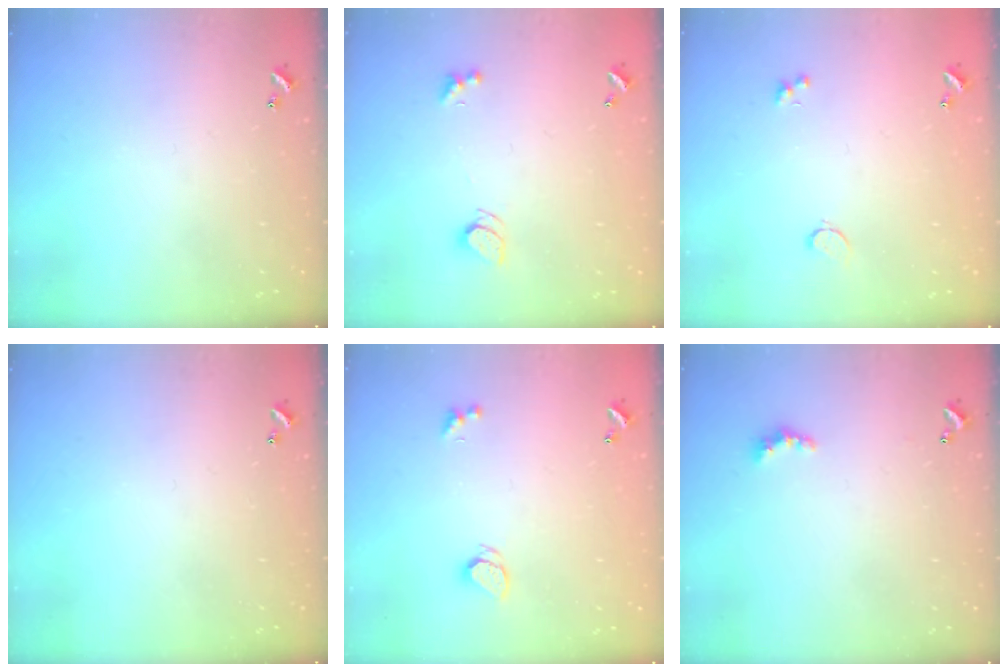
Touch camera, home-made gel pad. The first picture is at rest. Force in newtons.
{"total": 2.5, "press": 2.4, "slide": 0.6}
{"total": 1.5, "press": 1.4, "slide": 0.7}
{"total": 0.0}
{"total": 1.7, "press": 1.7, "slide": 0.2}
{"total": 2.5, "press": 2.5, "slide": 0.6}